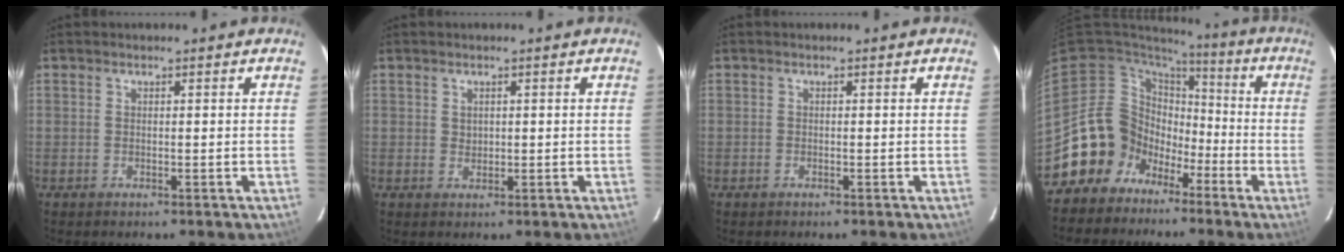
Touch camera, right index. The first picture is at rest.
{"total": 1.2, "force": [0.7, 1.0, 0.2], "torque": [0.001, 0.001, 0.014]}
{"total": 0.0}
{"total": 12.8, "force": [-5.7, 11.2, 2.7], "torque": [-0.066, 0.039, -0.099]}